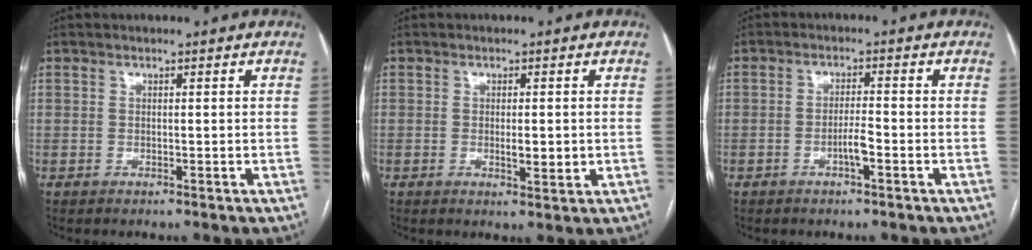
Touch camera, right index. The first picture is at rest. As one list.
[{"total": 2.9, "force": [-0.2, 0.9, 2.8], "torque": [-0.044, -0.004, -0.001]}, {"total": 2.8, "force": [-1.2, 0.3, 2.4], "torque": [-0.044, 0.002, -0.022]}]